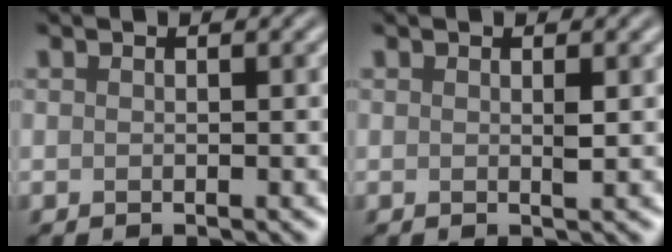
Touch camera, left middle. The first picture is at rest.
{"total": 0.7, "force": [0.1, 0.0, 0.7], "torque": [-0.012, -0.001, 0.001]}